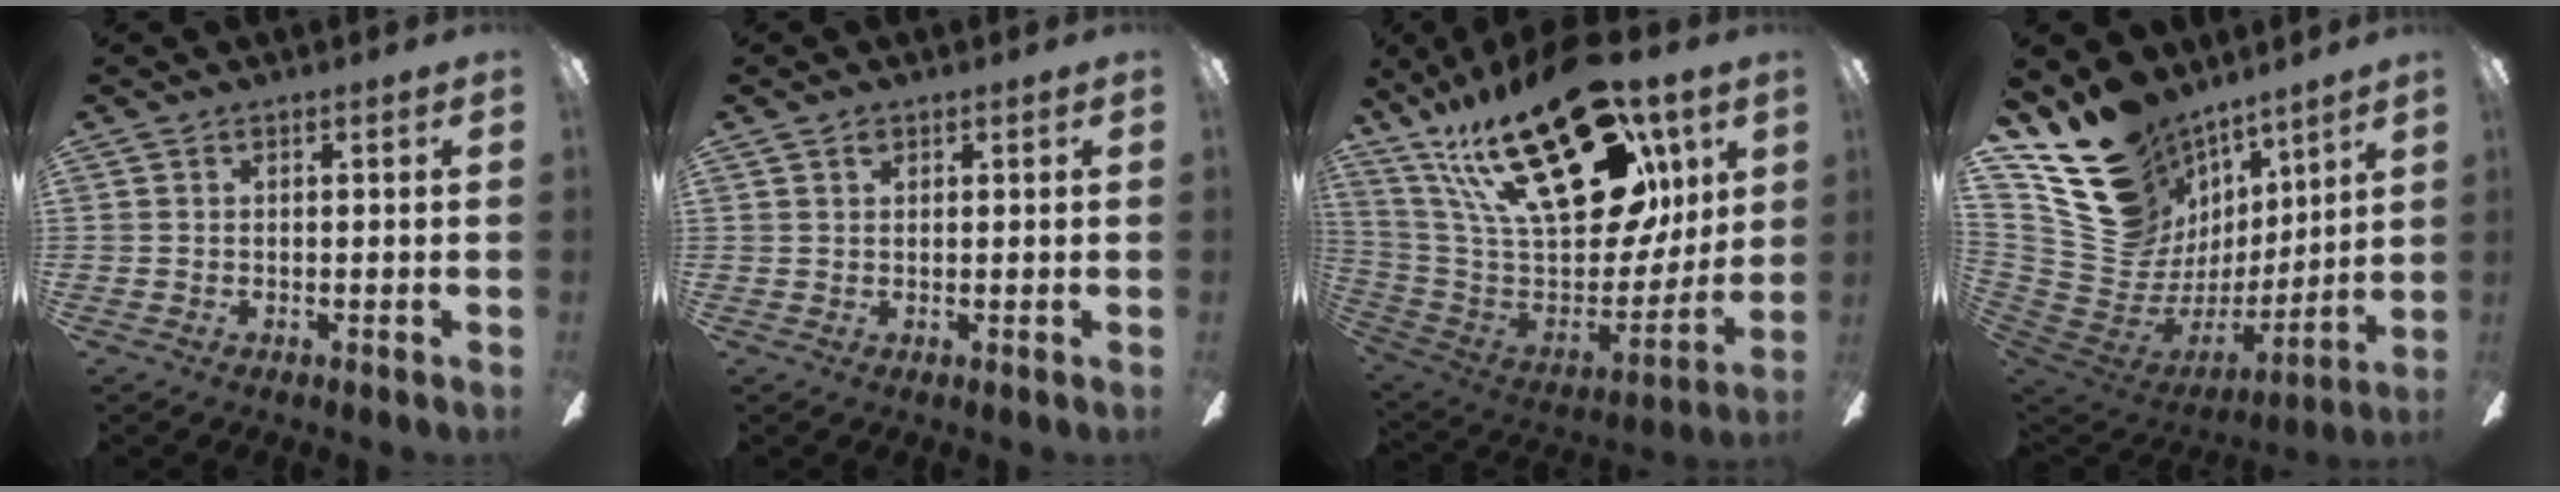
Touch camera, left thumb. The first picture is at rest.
{"total": 1.3, "force": [1.0, 0.7, 0.6], "torque": [-0.013, 0.001, 0.018]}
{"total": 35.4, "force": [18.2, 16.8, 25.2], "torque": [-0.427, -0.099, 0.330]}
{"total": 19.0, "force": [12.6, 13.1, 5.3], "torque": [-0.105, -0.097, 0.268]}